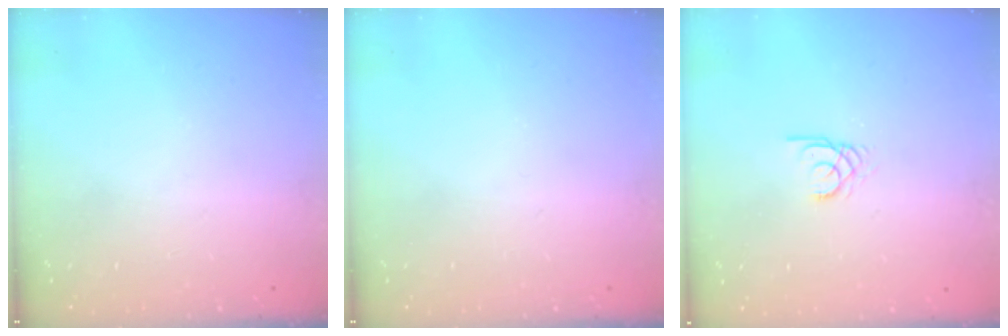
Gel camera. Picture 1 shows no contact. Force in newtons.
{"total": 0.0}
{"total": 2.0, "press": 2.0, "slide": 0.2}